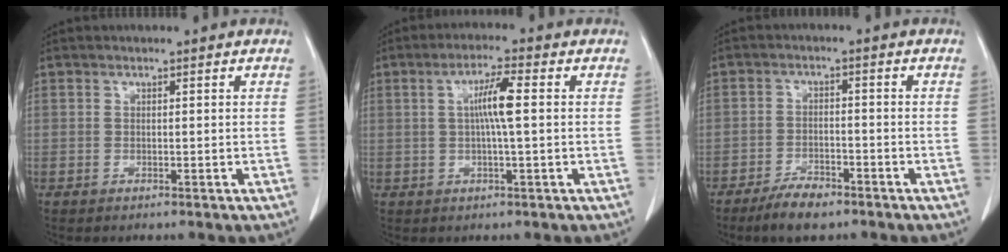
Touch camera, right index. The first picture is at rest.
{"total": 5.3, "force": [0.6, 0.0, 5.3], "torque": [-0.097, 0.005, 0.010]}
{"total": 5.4, "force": [-4.1, 1.7, 3.0], "torque": [-0.058, -0.002, -0.069]}